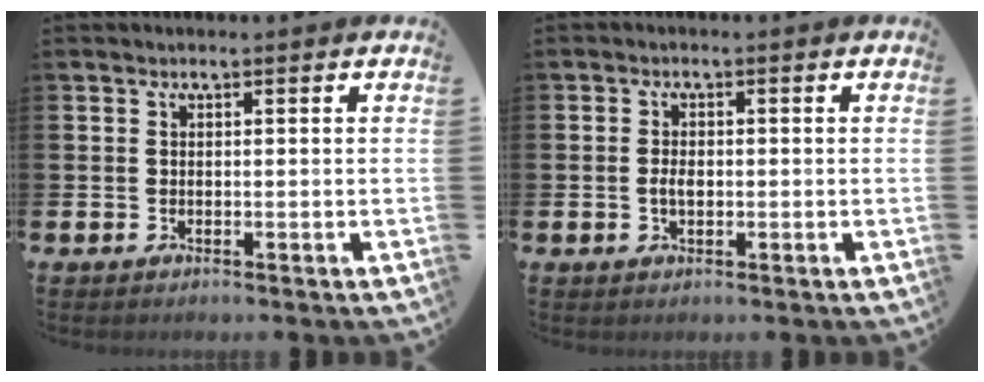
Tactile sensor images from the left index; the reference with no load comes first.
{"total": 2.0, "force": [-0.2, 1.2, 1.6], "torque": [-0.022, 0.002, -0.007]}